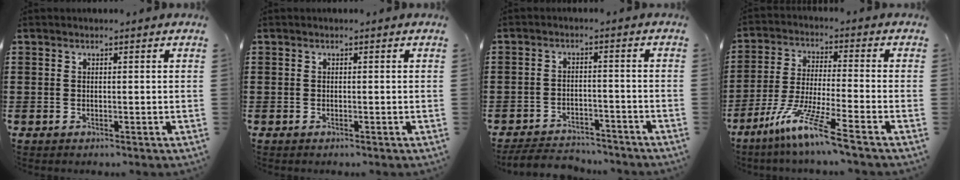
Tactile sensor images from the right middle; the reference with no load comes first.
{"total": 0.0}
{"total": 4.3, "force": [-4.2, 0.8, 0.4], "torque": [-0.014, 0.004, -0.091]}
{"total": 9.6, "force": [-7.2, 0.1, 6.5], "torque": [-0.143, -0.014, -0.143]}